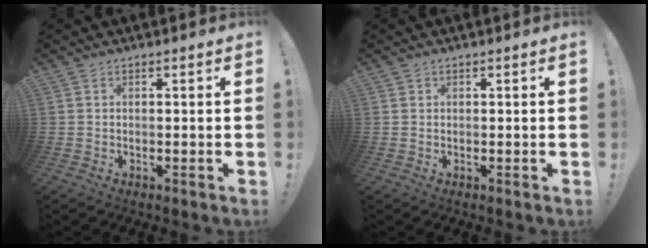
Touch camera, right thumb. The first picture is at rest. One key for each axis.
{"total": 0.6, "fx": 0.4, "fy": 0.4, "fz": 0.0, "tx": 0.004, "ty": -0.002, "tz": 0.007}